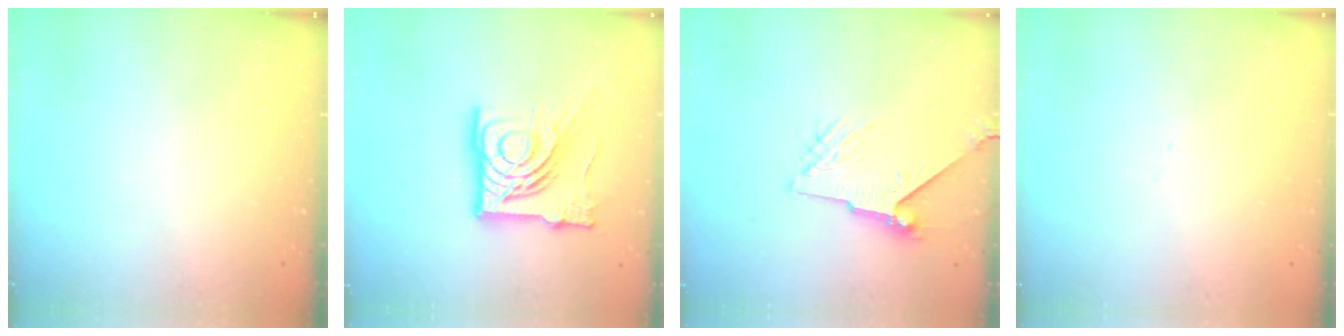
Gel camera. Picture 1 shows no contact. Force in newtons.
{"total": 22.2, "press": 22.1, "slide": 2.7}
{"total": 7.0, "press": 6.9, "slide": 1.0}
{"total": 1.6, "press": 1.5, "slide": 0.4}